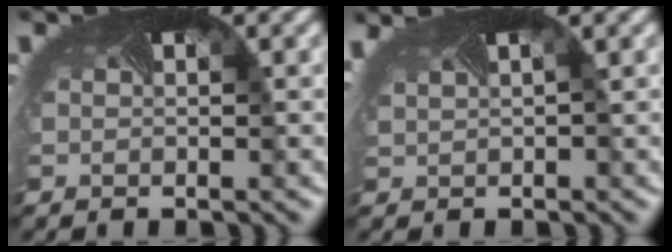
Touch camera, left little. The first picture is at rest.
{"total": 5.1, "force": [2.1, 2.5, 3.9], "torque": [-0.095, 0.030, 0.039]}